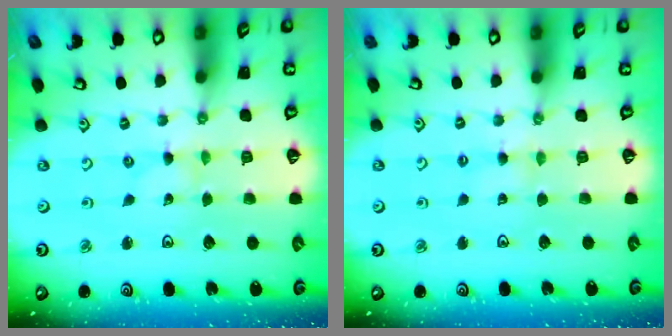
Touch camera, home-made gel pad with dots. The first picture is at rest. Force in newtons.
{"total": 2.6, "press": 2.6, "slide": 0.3}